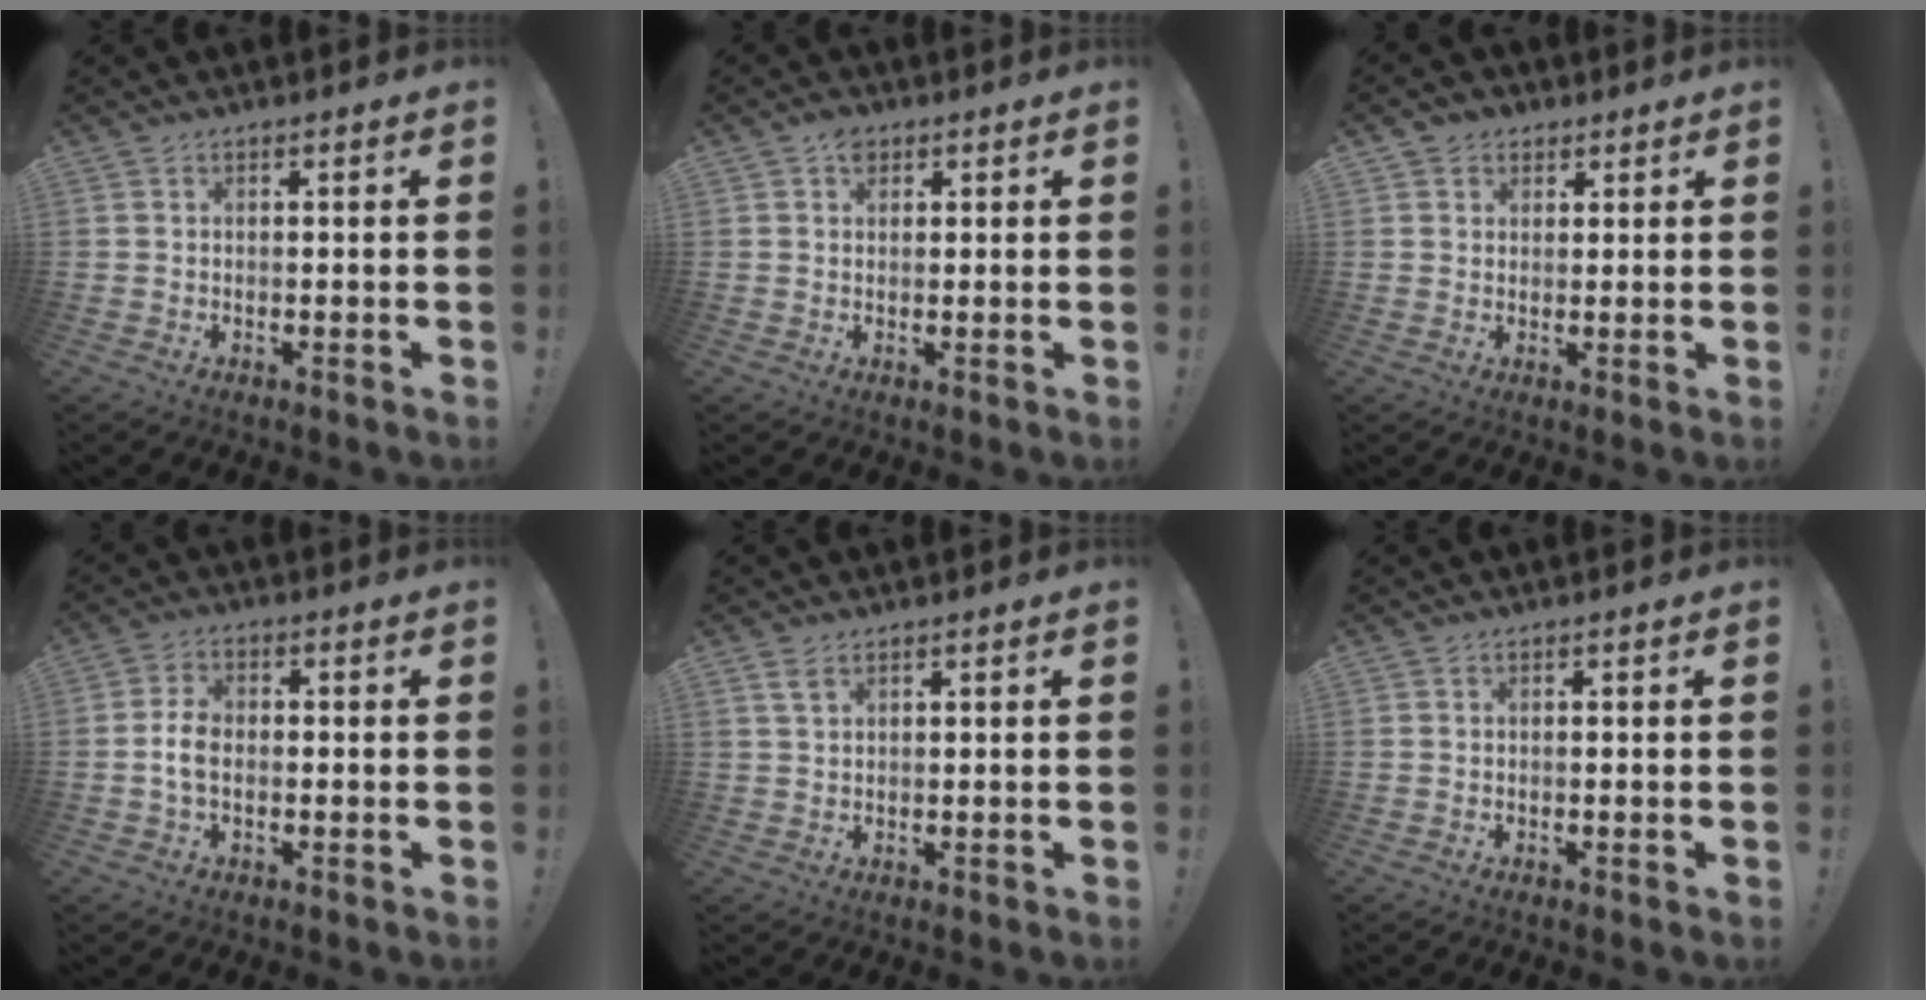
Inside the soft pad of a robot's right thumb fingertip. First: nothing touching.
{"total": 3.3, "force": [1.5, 2.4, 1.7], "torque": [-0.017, -0.004, 0.025]}
{"total": 3.8, "force": [1.8, 3.3, 0.7], "torque": [-0.003, -0.006, 0.031]}
{"total": 5.5, "force": [-0.8, 3.3, 4.4], "torque": [-0.078, 0.006, -0.015]}
{"total": 2.8, "force": [1.7, 1.2, 1.9], "torque": [-0.034, -0.005, 0.031]}
{"total": 0.0}